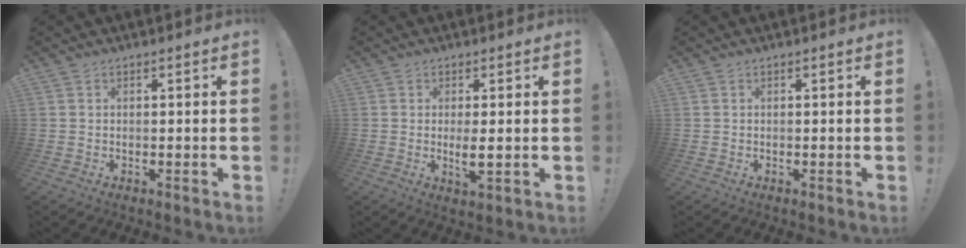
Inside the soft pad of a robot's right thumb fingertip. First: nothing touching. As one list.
[{"total": 4.1, "force": [0.2, 0.8, 4.0], "torque": [-0.062, -0.014, 0.000]}, {"total": 0.0}]